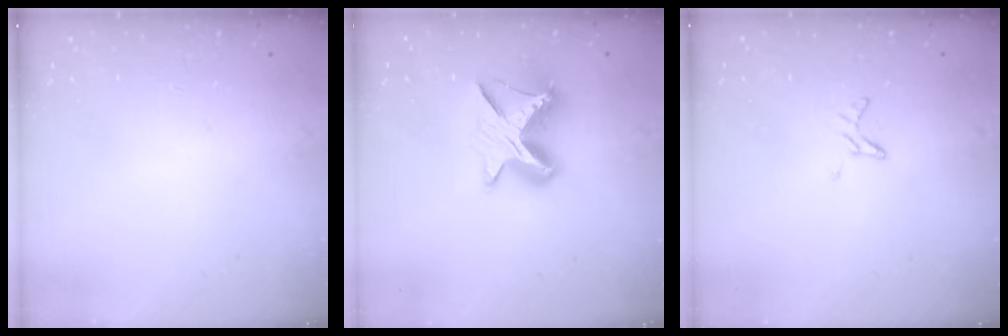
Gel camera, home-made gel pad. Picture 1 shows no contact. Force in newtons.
{"total": 12.0, "press": 11.9, "slide": 1.4}
{"total": 5.0, "press": 4.9, "slide": 0.4}